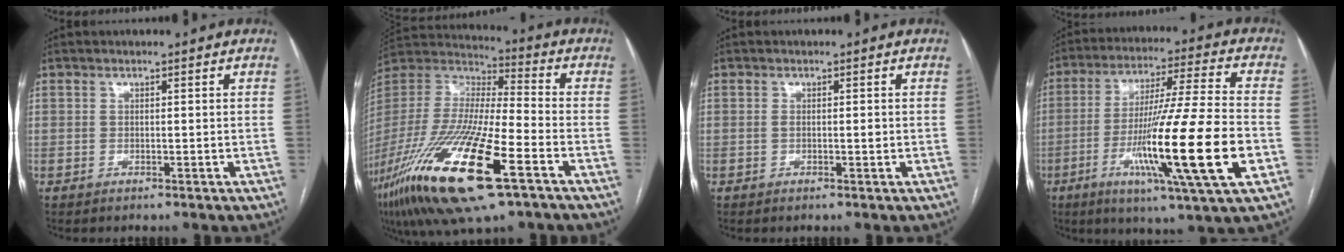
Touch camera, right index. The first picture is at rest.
{"total": 26.6, "force": [-13.7, 4.8, 22.2], "torque": [-0.486, -0.076, -0.257]}
{"total": 1.2, "force": [0.0, 0.4, 1.1], "torque": [-0.022, -0.002, 0.001]}
{"total": 21.5, "force": [-6.1, -0.5, 20.7], "torque": [-0.358, -0.030, -0.109]}